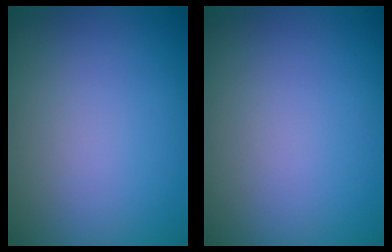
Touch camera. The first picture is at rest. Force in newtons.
{"total": 0.0}